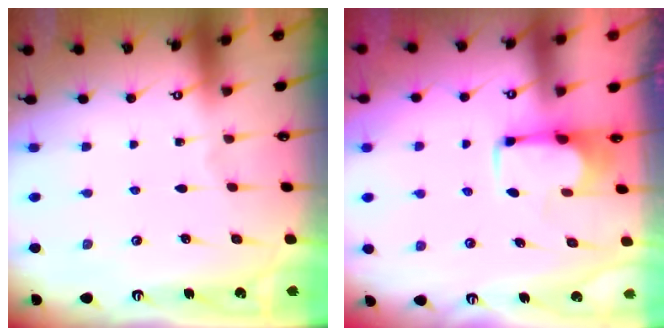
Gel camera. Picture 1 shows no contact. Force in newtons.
{"total": 1.8, "press": 1.5, "slide": 0.9}